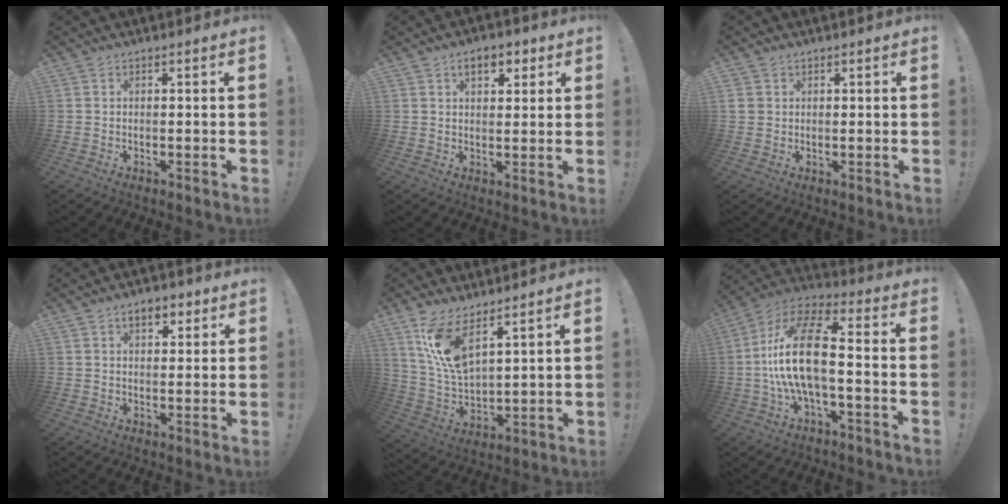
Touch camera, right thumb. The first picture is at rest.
{"total": 6.1, "force": [2.8, 3.6, 3.9], "torque": [-0.050, -0.001, 0.047]}
{"total": 2.7, "force": [1.3, 2.3, 0.5], "torque": [0.001, -0.005, 0.024]}
{"total": 5.1, "force": [2.5, 3.1, 3.2], "torque": [-0.043, 0.001, 0.041]}
{"total": 12.7, "force": [8.2, 4.9, 8.3], "torque": [-0.166, -0.042, 0.152]}
{"total": 18.6, "force": [-1.7, 7.2, 17.0], "torque": [-0.317, 0.016, -0.033]}